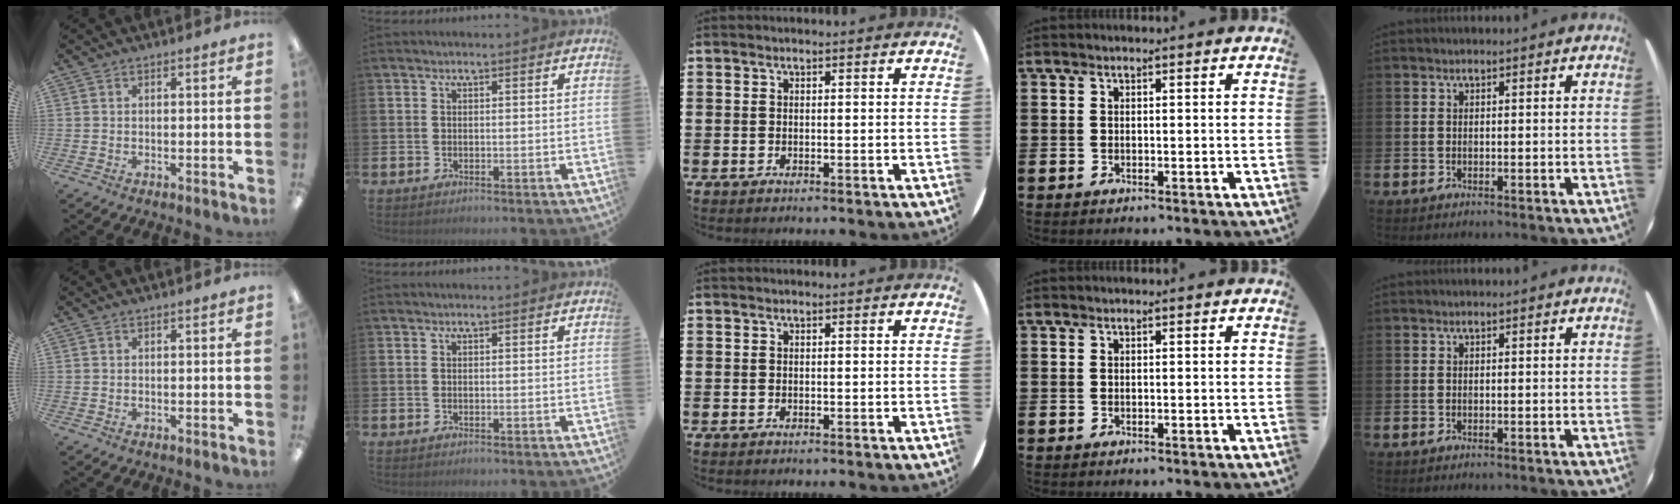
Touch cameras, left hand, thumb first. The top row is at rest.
{}